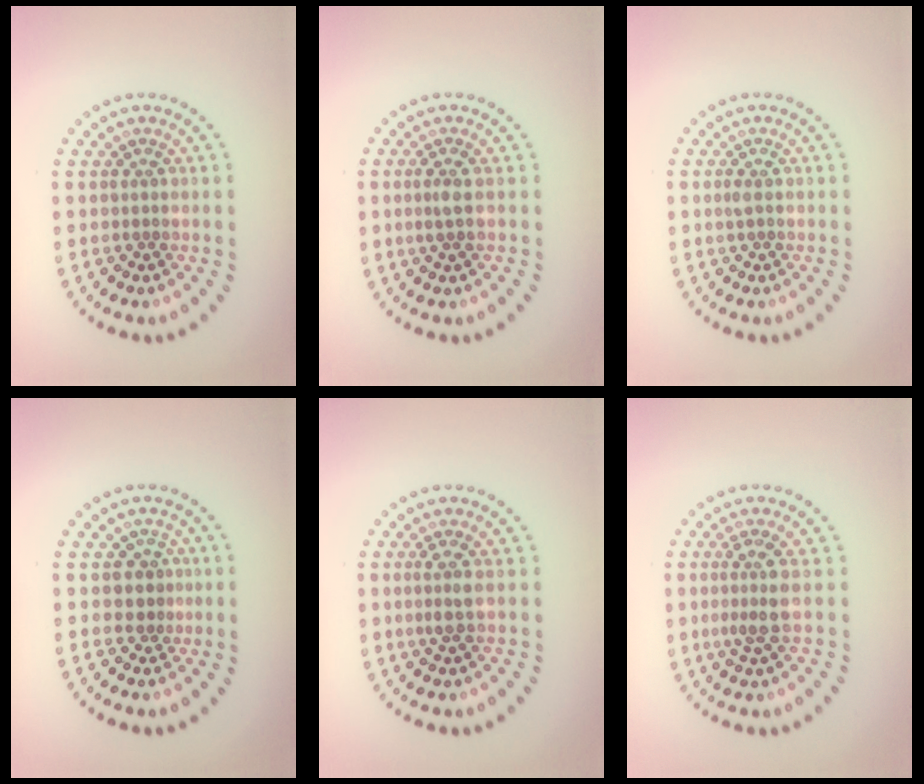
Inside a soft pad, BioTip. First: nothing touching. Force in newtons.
{"total": 1.5, "press": 1.2, "slide": 0.9}
{"total": 0.5, "press": 0.5, "slide": 0.3}
{"total": 1.3, "press": 1.0, "slide": 0.9}
{"total": 1.5, "press": 1.2, "slide": 0.9}
{"total": 2.6, "press": 1.9, "slide": 1.7}